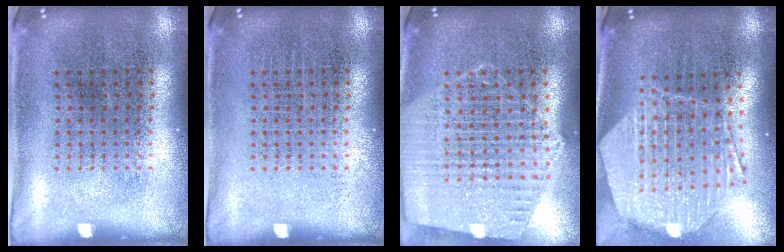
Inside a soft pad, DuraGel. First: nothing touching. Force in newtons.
{"total": 0.0}
{"total": 1.4, "press": 1.4, "slide": 0.3}
{"total": 2.6, "press": 2.1, "slide": 1.5}